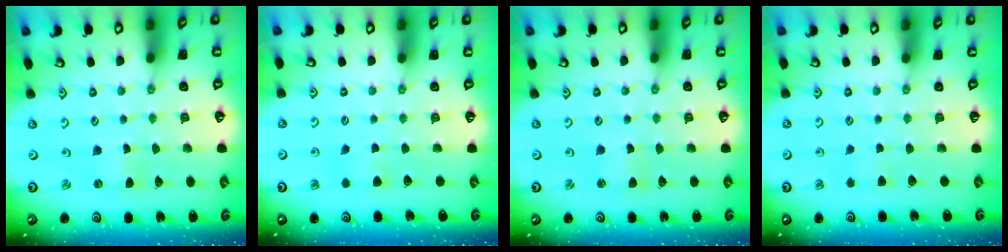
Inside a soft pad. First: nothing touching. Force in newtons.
{"total": 4.1, "press": 4.1, "slide": 0.6}
{"total": 1.7, "press": 1.7, "slide": 0.3}
{"total": 2.7, "press": 2.6, "slide": 0.5}